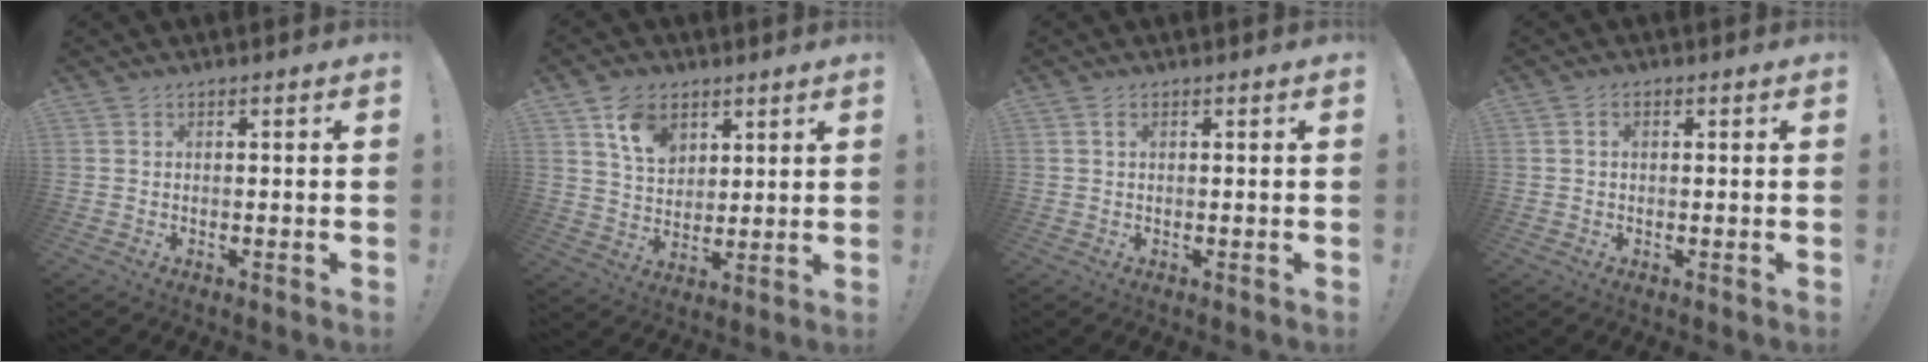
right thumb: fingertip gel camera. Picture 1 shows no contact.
{"total": 10.4, "force": [5.8, 7.3, 4.6], "torque": [-0.075, -0.023, 0.112]}
{"total": 0.9, "force": [0.3, 0.5, 0.7], "torque": [-0.016, 0.003, 0.005]}
{"total": 1.6, "force": [0.2, 0.9, 1.3], "torque": [-0.025, 0.006, 0.002]}